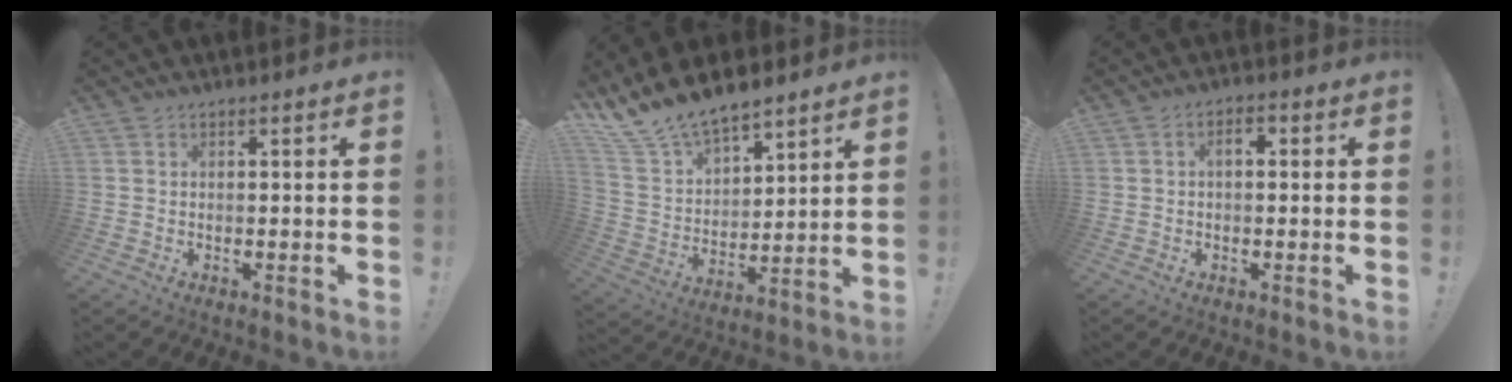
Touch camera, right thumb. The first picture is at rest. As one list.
[{"total": 13.4, "force": [11.9, 4.9, 3.7], "torque": [-0.098, -0.089, 0.226]}, {"total": 2.9, "force": [0.0, 1.7, 2.3], "torque": [-0.033, 0.004, -0.006]}]